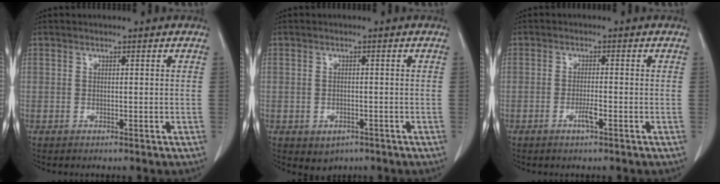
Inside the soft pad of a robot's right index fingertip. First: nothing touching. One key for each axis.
{"total": 2.7, "fx": -1.4, "fy": 2.0, "fz": 1.2, "tx": -0.013, "ty": 0.001, "tz": -0.007}
{"total": 2.2, "fx": -1.1, "fy": 0.1, "fz": 1.9, "tx": -0.037, "ty": -0.002, "tz": -0.020}